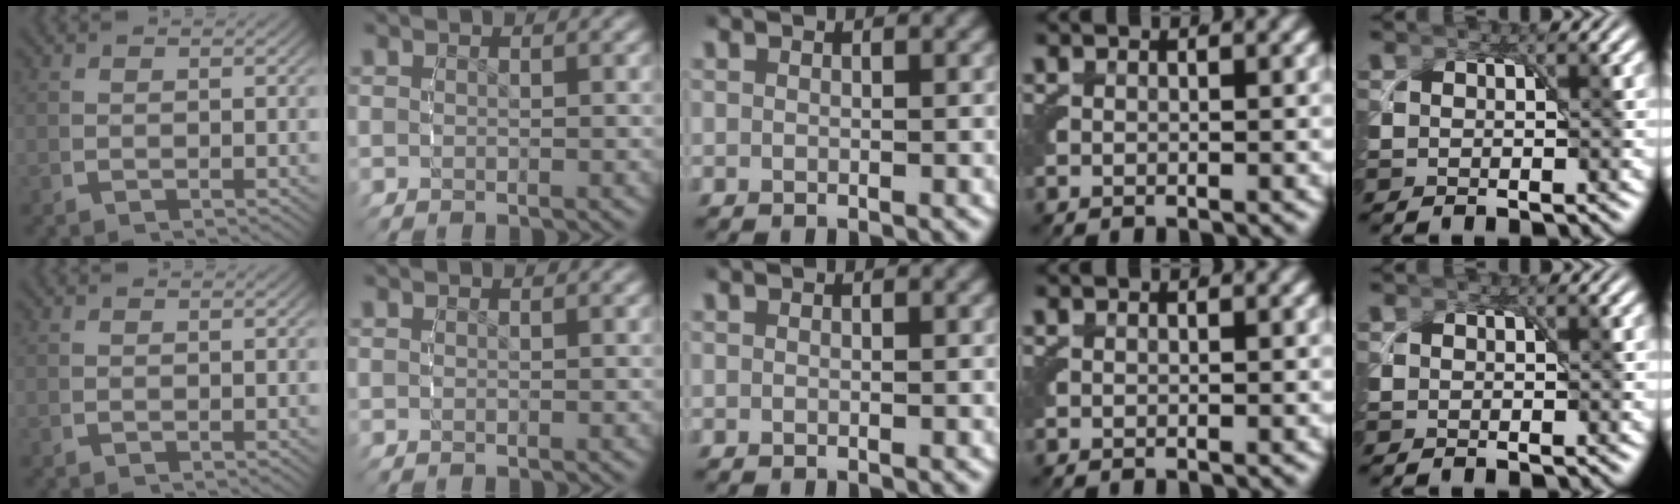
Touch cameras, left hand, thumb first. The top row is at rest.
{}